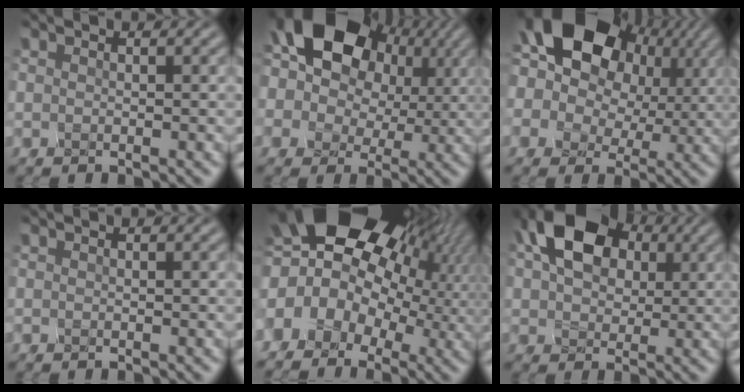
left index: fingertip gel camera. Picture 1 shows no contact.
{"total": 10.7, "force": [3.9, 7.7, 6.3], "torque": [-0.134, 0.018, 0.087]}
{"total": 12.0, "force": [4.8, 8.3, 7.3], "torque": [-0.152, 0.022, 0.102]}
{"total": 0.0}
{"total": 14.0, "force": [2.9, 10.3, 9.1], "torque": [-0.175, 0.018, 0.085]}
{"total": 7.0, "force": [2.8, 5.0, 4.1], "torque": [-0.103, 0.016, 0.066]}